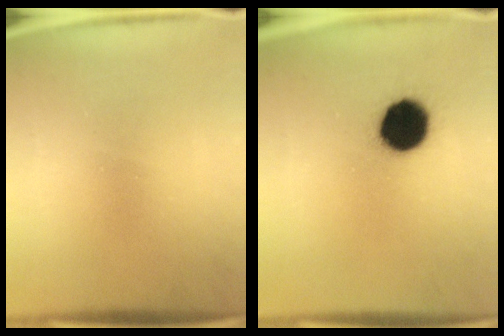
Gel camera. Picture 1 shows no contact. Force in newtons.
{"total": 11.0}